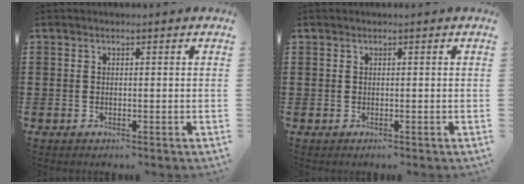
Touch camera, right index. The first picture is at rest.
{"total": 0.0}